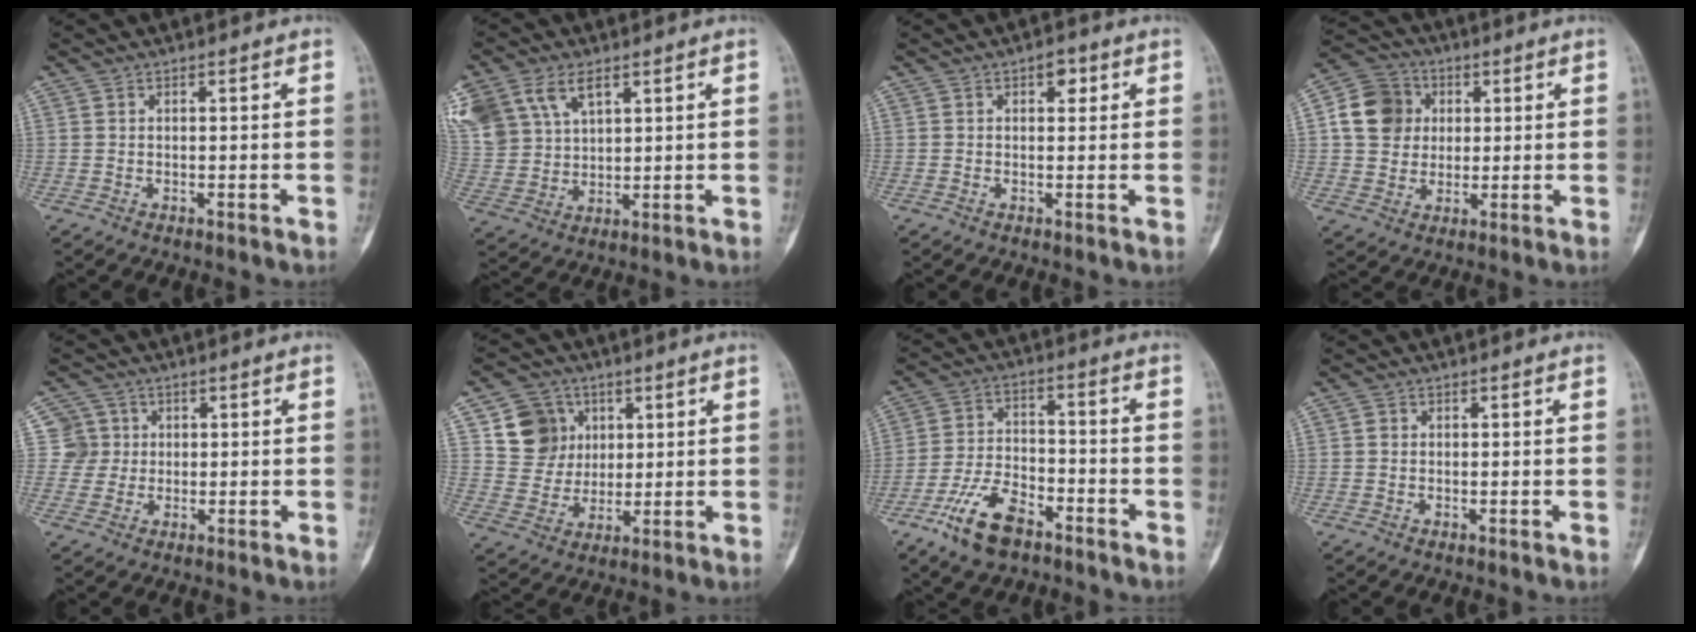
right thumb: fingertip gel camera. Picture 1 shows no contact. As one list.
[{"total": 16.7, "force": [8.4, 10.8, 9.5], "torque": [-0.220, 0.011, 0.172]}, {"total": 3.6, "force": [1.7, 2.2, 2.3], "torque": [-0.009, -0.002, 0.018]}, {"total": 10.7, "force": [1.9, 9.4, 4.8], "torque": [-0.066, 0.006, 0.025]}, {"total": 4.8, "force": [1.0, 4.7, -0.3], "torque": [0.042, 0.003, 0.015]}, {"total": 10.4, "force": [3.8, 9.3, 2.9], "torque": [-0.012, -0.011, 0.072]}, {"total": 11.3, "force": [-7.1, 5.3, 7.0], "torque": [-0.133, 0.036, -0.136]}, {"total": 0.9, "force": [0.1, 0.8, 0.2], "torque": [0.003, 0.002, 0.000]}]